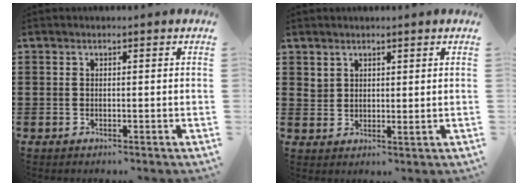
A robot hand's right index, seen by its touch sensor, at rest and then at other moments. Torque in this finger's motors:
{"motor_torque": [0.34, -0.01, 0.07, 0.00]}